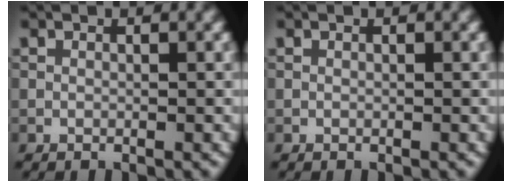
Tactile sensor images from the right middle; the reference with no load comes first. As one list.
[{"total": 0.0}]